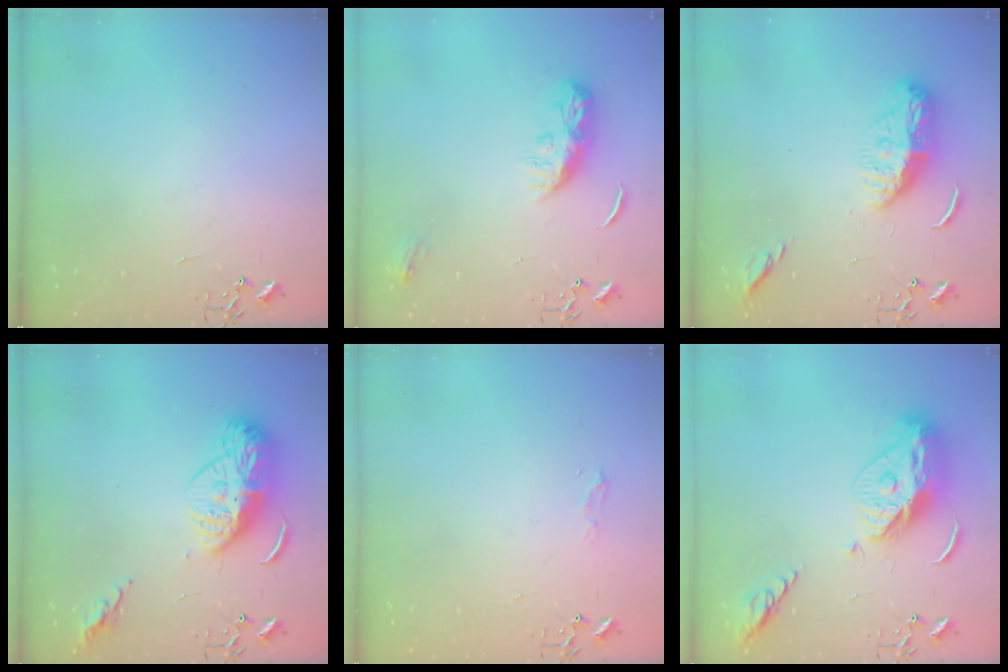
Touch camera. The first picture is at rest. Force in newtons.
{"total": 9.4, "press": 9.4, "slide": 0.2}
{"total": 12.4, "press": 12.4, "slide": 1.3}
{"total": 16.3, "press": 16.3, "slide": 1.3}
{"total": 5.6, "press": 5.6, "slide": 0.7}
{"total": 15.0, "press": 14.9, "slide": 1.3}